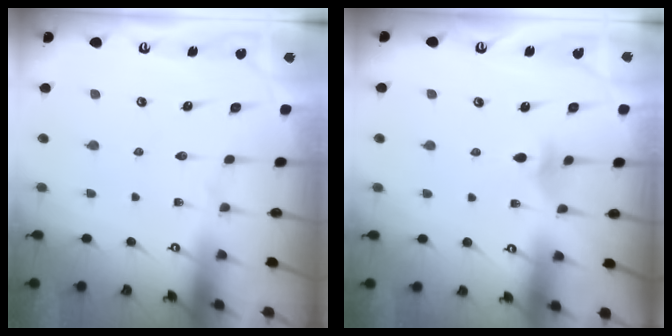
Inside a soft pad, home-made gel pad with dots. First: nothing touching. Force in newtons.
{"total": 3.8, "press": 3.7, "slide": 0.9}